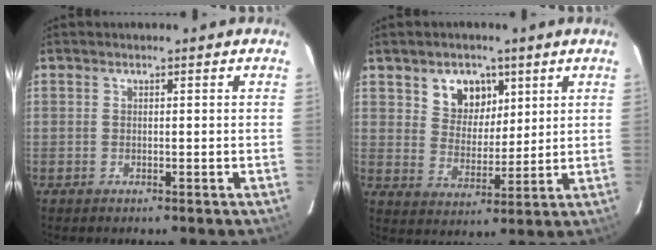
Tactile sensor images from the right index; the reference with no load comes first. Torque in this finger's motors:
{"motor_torque": [0.15, 0.14, 0.12, 0.05]}